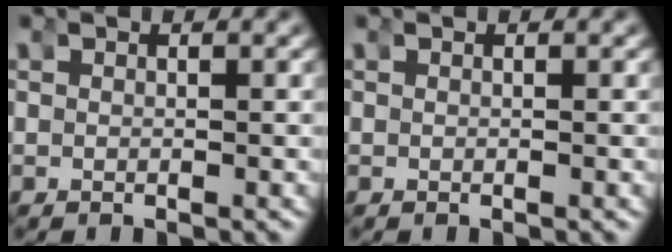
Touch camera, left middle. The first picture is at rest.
{"total": 0.0}